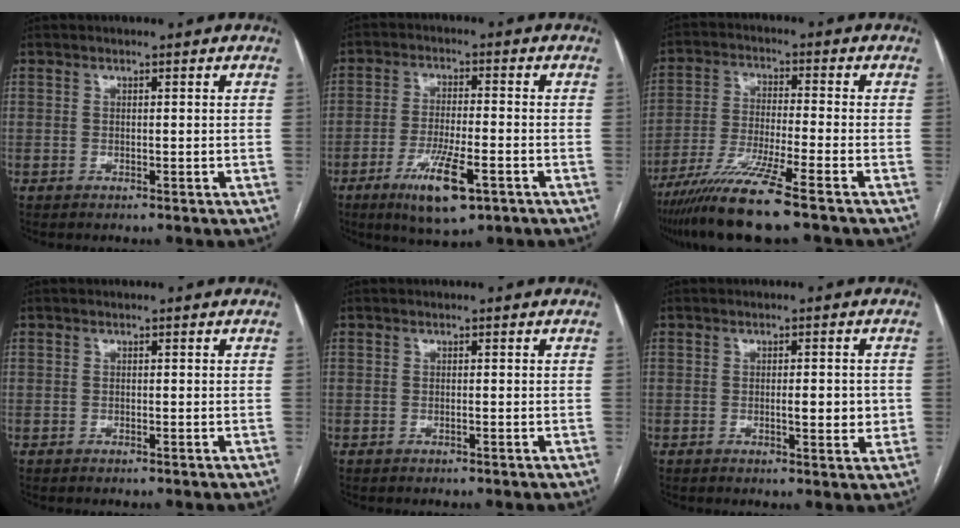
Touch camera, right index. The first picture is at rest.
{"total": 9.7, "force": [-4.9, 2.1, 8.2], "torque": [-0.152, -0.019, -0.077]}
{"total": 11.7, "force": [-8.5, -1.2, 7.9], "torque": [-0.151, -0.038, -0.151]}
{"total": 0.0}
{"total": 0.0}
{"total": 3.9, "force": [-0.2, 1.1, 3.7], "torque": [-0.057, -0.003, -0.002]}